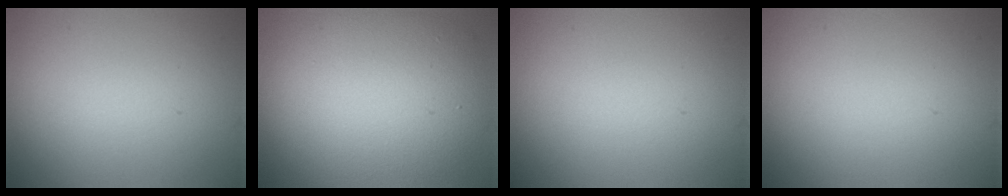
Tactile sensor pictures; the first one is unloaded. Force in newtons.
{"total": 12.0, "press": 12.0, "slide": 0.5}
{"total": 0.0}
{"total": 0.0}